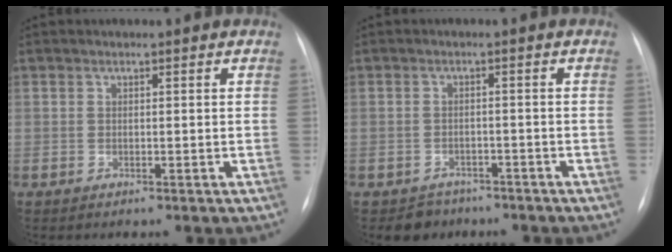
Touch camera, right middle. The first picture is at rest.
{"total": 3.4, "force": [-2.4, 2.3, -0.2], "torque": [0.001, 0.011, -0.033]}